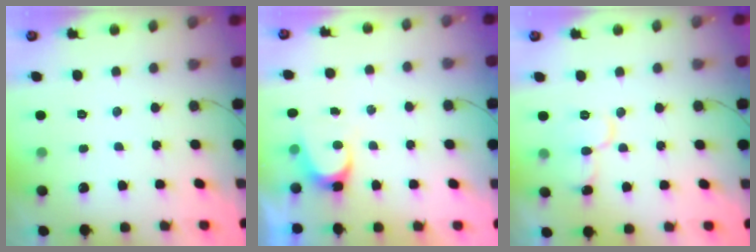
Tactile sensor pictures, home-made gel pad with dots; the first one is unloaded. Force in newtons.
{"total": 4.2, "press": 4.2, "slide": 0.3}
{"total": 9.4, "press": 9.3, "slide": 1.2}